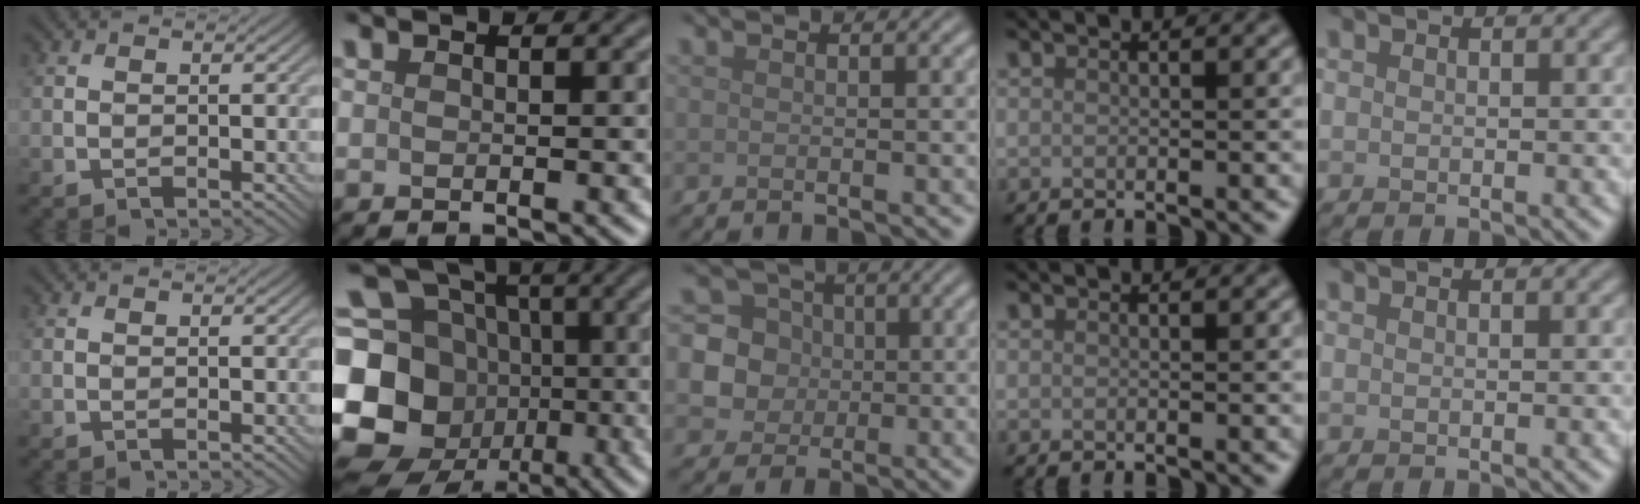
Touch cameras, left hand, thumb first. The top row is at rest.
{"index": {"total": 18.0, "force": [-4.0, 15.8, 7.6], "torque": [-0.209, 0.002, -0.091]}, "middle": {"total": 10.9, "force": [0.9, 10.3, 3.2], "torque": [-0.089, 0.025, 0.014]}}